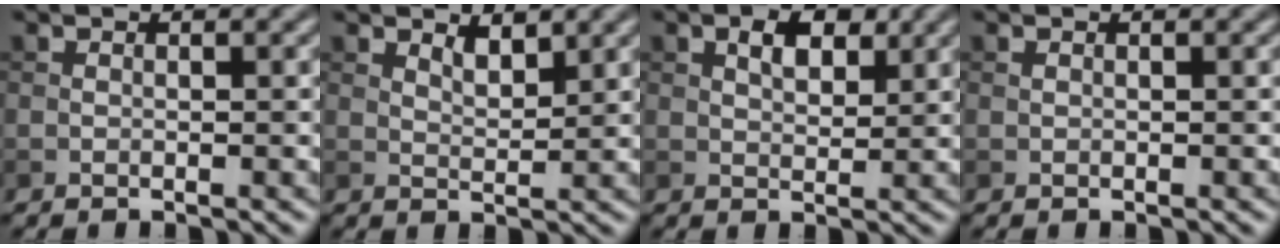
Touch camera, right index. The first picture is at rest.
{"total": 1.8, "force": [1.4, 0.6, 1.0], "torque": [-0.020, -0.003, 0.028]}
{"total": 2.9, "force": [1.4, 1.5, 2.0], "torque": [-0.033, 0.005, 0.024]}
{"total": 0.0}